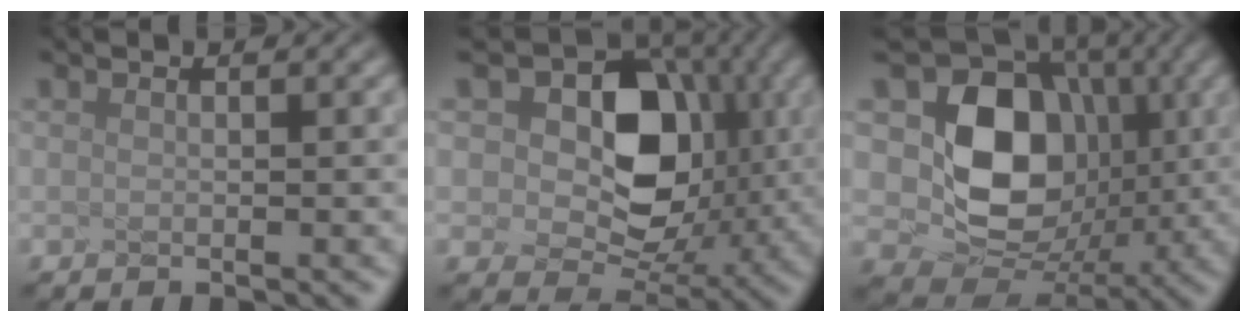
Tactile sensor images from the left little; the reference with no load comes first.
{"total": 8.4, "force": [1.1, 6.5, 5.3], "torque": [-0.106, -0.015, 0.042]}
{"total": 7.7, "force": [-0.5, 6.5, 4.1], "torque": [-0.101, -0.024, 0.031]}